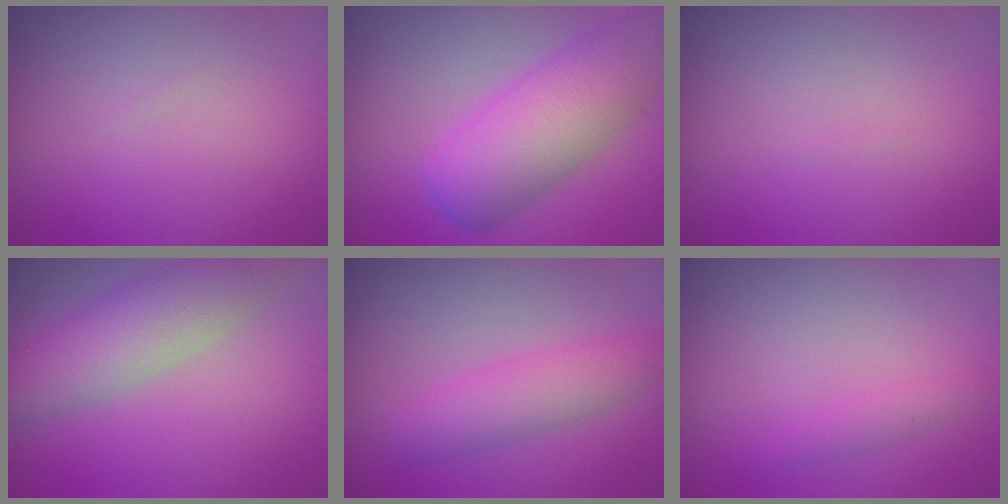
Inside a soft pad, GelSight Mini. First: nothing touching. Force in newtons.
{"total": 7.9, "press": 7.9, "slide": 0.3}
{"total": 0.0}
{"total": 6.2, "press": 6.1, "slide": 0.3}
{"total": 3.6, "press": 3.6, "slide": 0.0}
{"total": 1.1, "press": 1.1, "slide": 0.1}